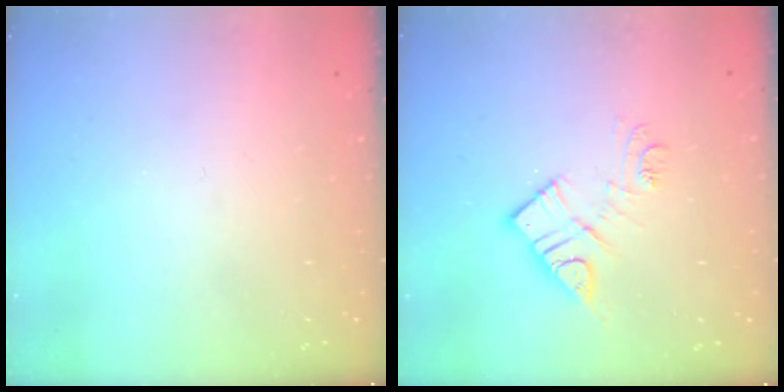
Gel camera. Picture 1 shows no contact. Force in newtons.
{"total": 11.1, "press": 11.1, "slide": 0.8}